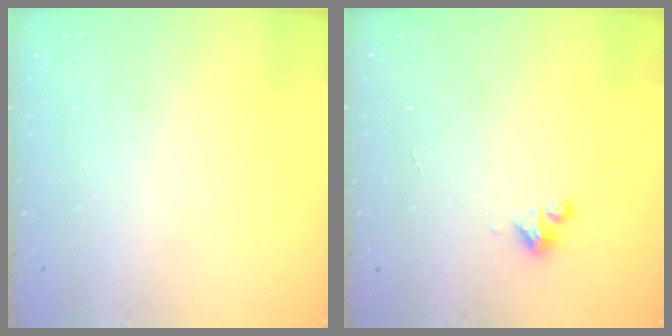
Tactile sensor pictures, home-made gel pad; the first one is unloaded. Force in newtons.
{"total": 2.0, "press": 2.0, "slide": 0.3}